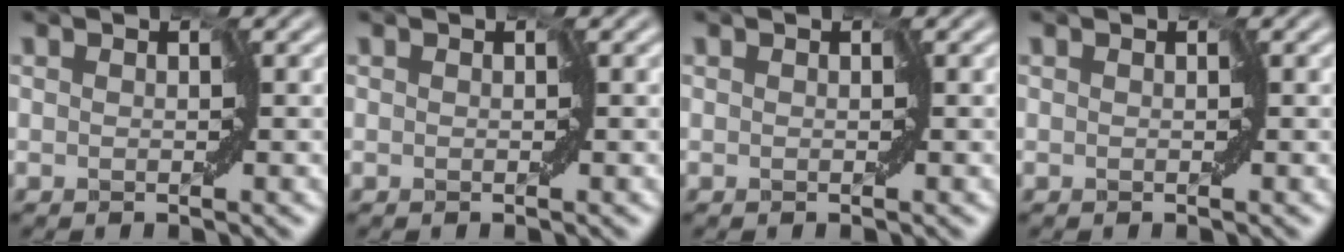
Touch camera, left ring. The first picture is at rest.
{"total": 0.0}
{"total": 0.0}
{"total": 0.0}